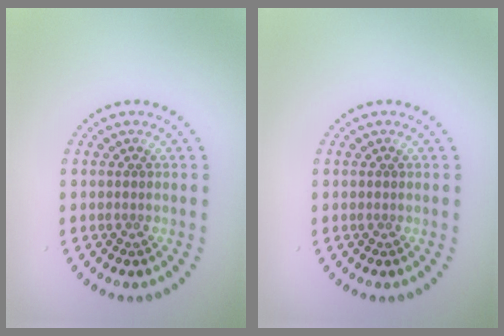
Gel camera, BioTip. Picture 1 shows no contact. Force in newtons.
{"total": 0.0}